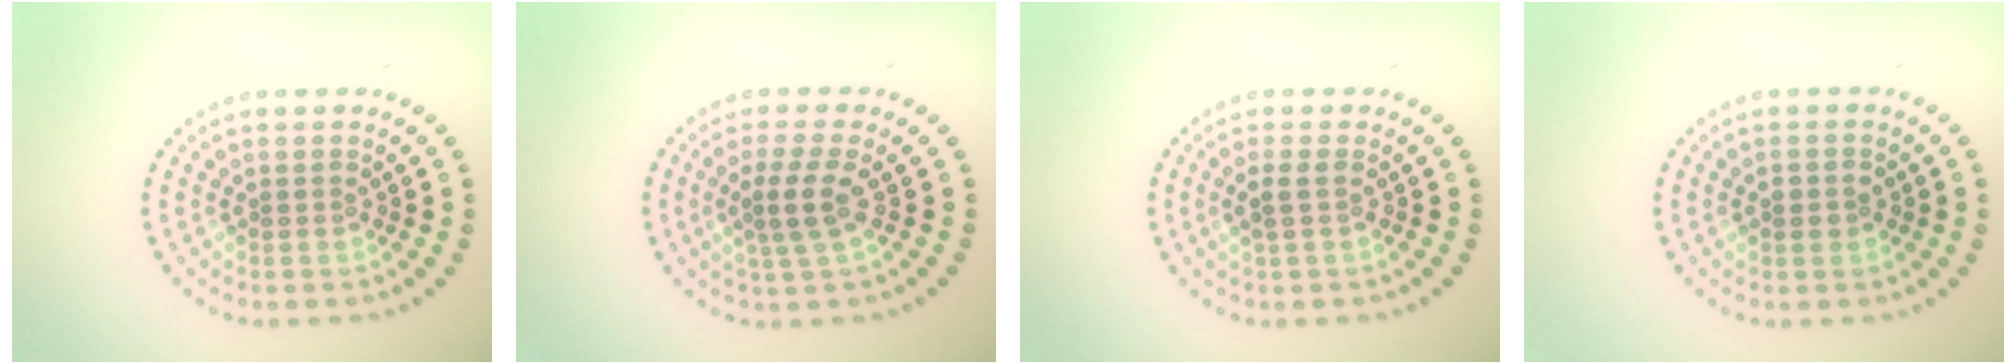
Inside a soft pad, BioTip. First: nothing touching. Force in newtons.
{"total": 2.6, "press": 2.1, "slide": 1.6}
{"total": 1.3, "press": 1.1, "slide": 0.7}
{"total": 1.0, "press": 1.0, "slide": 0.0}